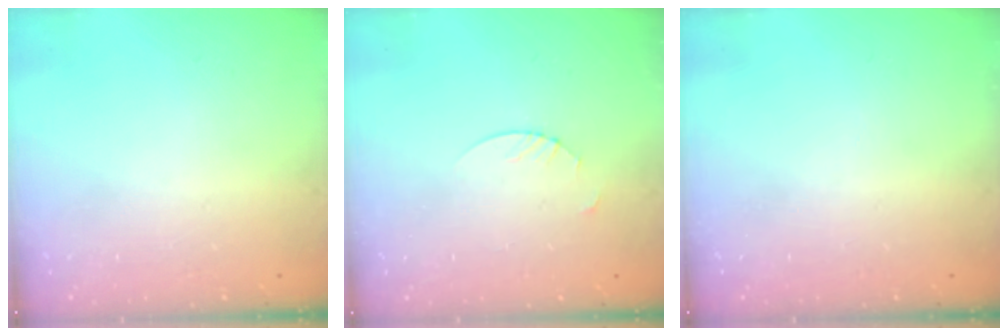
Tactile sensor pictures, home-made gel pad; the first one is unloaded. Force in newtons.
{"total": 1.9, "press": 1.9, "slide": 0.2}
{"total": 0.0}